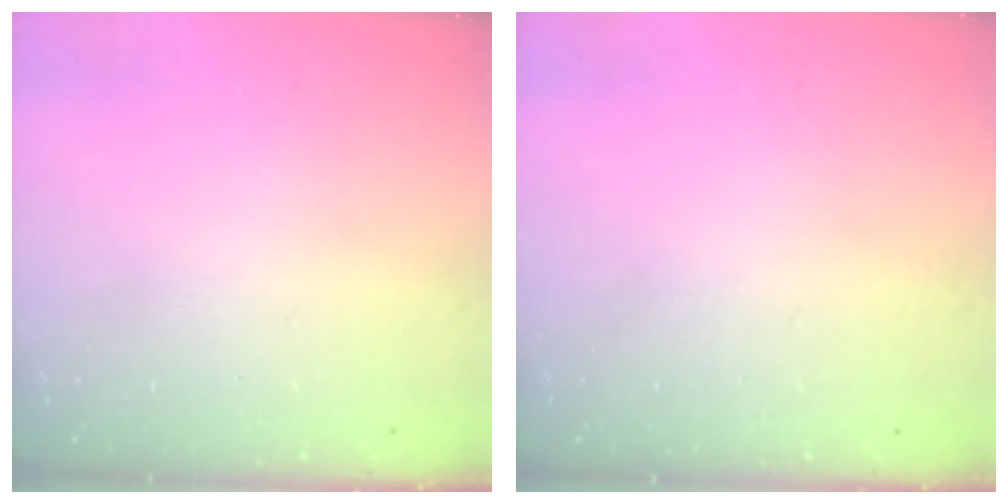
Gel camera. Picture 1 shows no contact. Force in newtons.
{"total": 0.0}